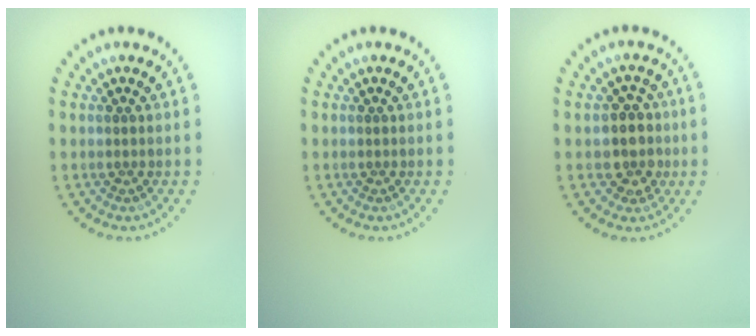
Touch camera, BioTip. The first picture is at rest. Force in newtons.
{"total": 0.0}
{"total": 3.0, "press": 2.7, "slide": 1.3}